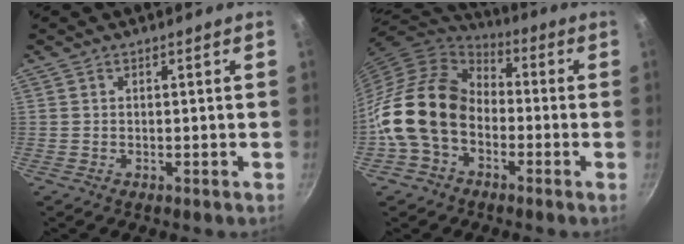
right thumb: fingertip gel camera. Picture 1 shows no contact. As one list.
[{"total": 16.8, "force": [-3.8, 12.2, 10.9], "torque": [-0.173, 0.048, -0.091]}]